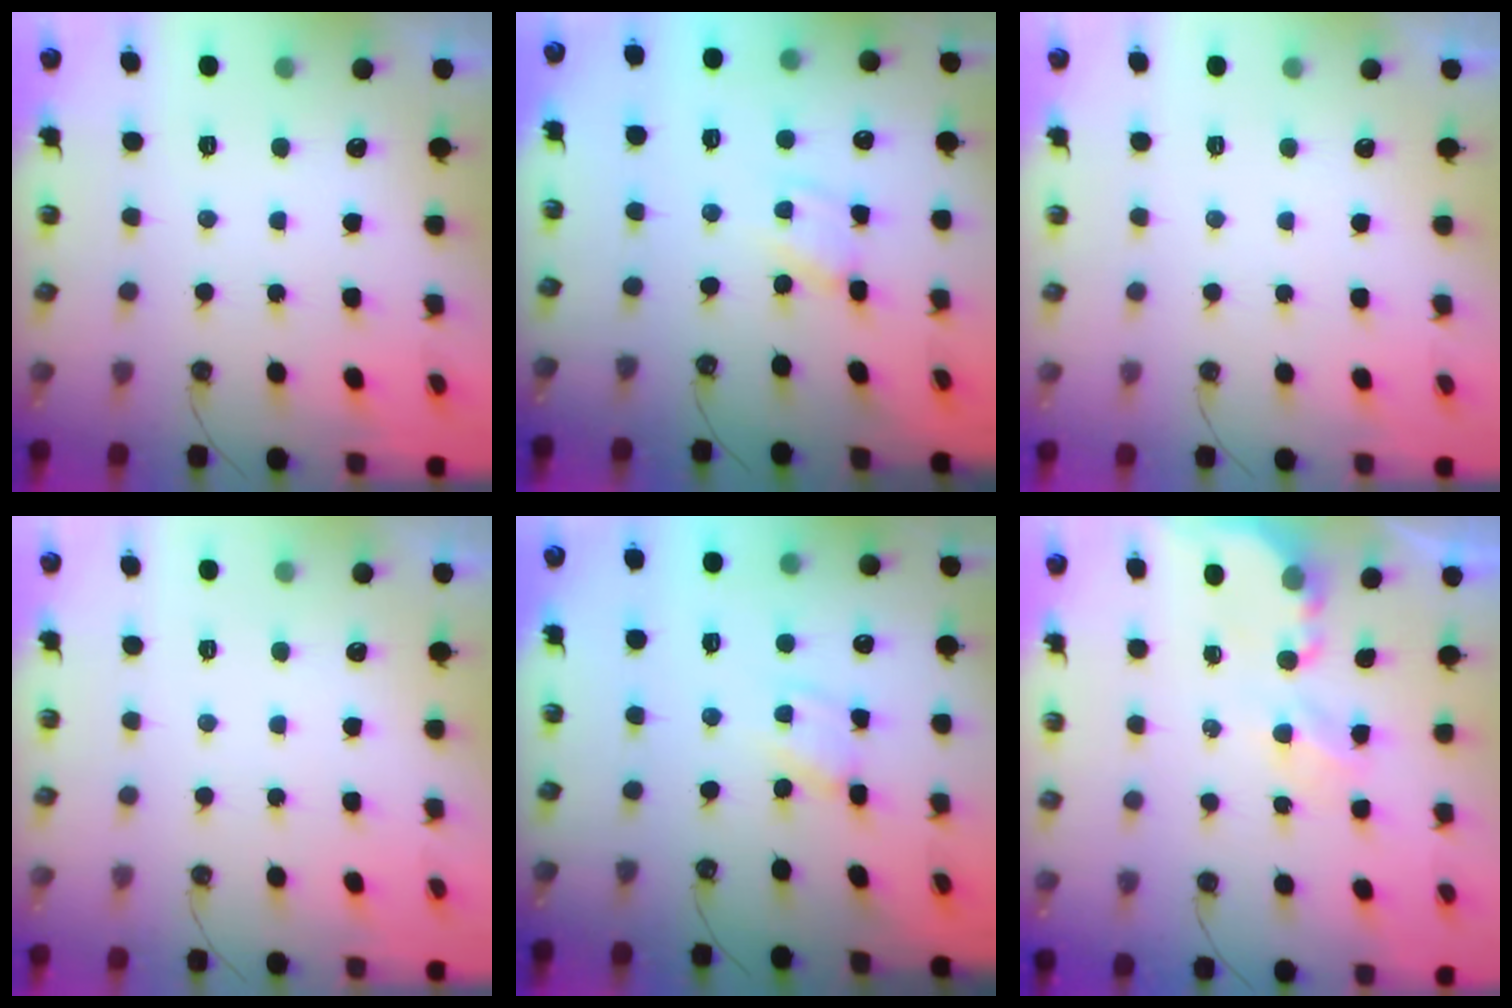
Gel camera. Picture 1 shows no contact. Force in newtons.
{"total": 2.5, "press": 2.5, "slide": 0.1}
{"total": 0.0}
{"total": 0.0}
{"total": 2.5, "press": 2.5, "slide": 0.1}
{"total": 4.0, "press": 4.0, "slide": 0.3}